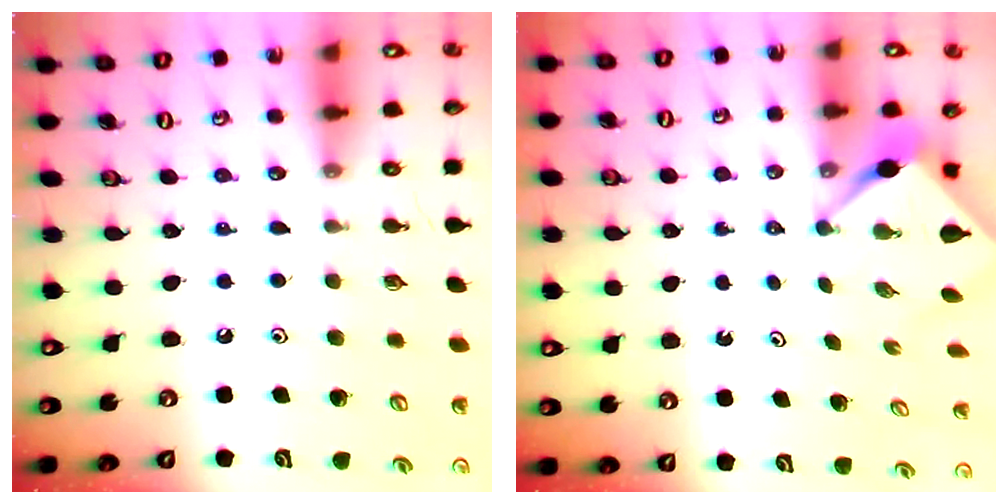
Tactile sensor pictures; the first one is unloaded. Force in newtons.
{"total": 3.0, "press": 3.0, "slide": 0.2}